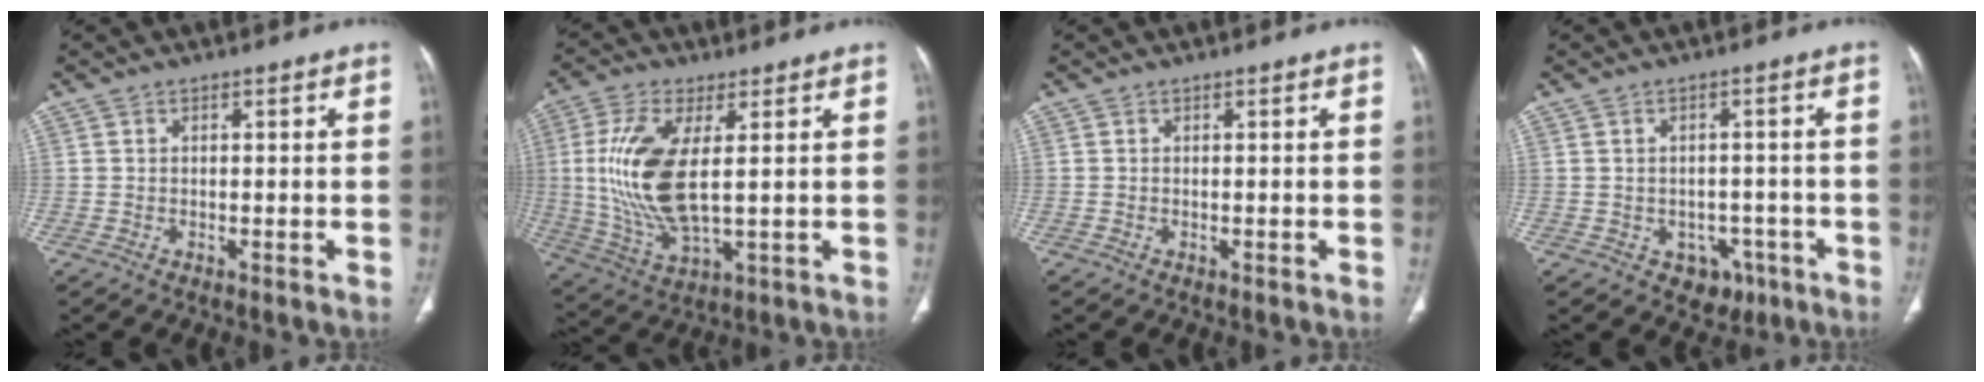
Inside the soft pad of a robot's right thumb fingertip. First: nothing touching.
{"total": 15.3, "force": [1.8, 6.2, 13.8], "torque": [-0.306, -0.017, 0.045]}
{"total": 0.0}
{"total": 5.4, "force": [-2.5, 4.3, 2.2], "torque": [-0.006, 0.019, -0.022]}